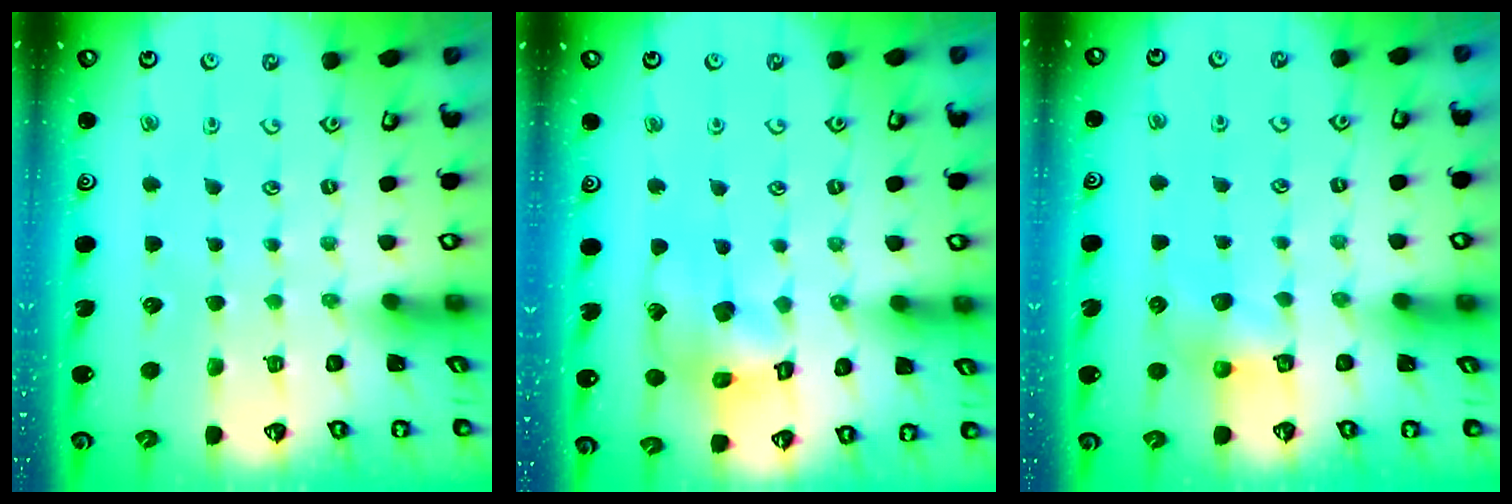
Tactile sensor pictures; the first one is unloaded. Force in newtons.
{"total": 15.2, "press": 15.0, "slide": 2.1}
{"total": 6.5, "press": 6.5, "slide": 0.5}